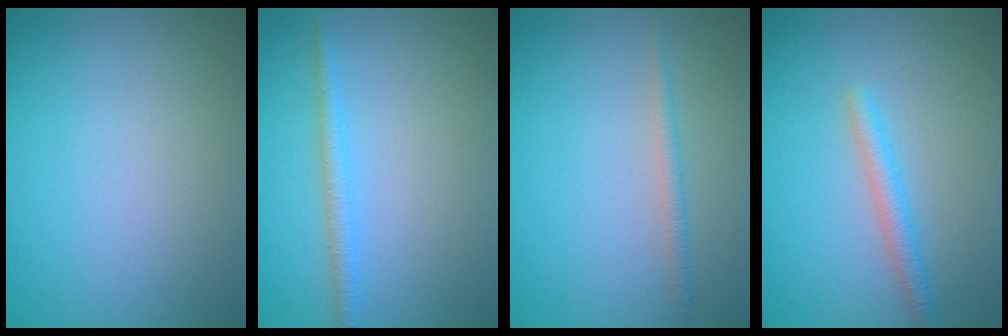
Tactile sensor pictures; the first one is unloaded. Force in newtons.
{"total": 1.8, "press": 1.8, "slide": 0.1}
{"total": 1.2, "press": 1.2, "slide": 0.0}
{"total": 2.0, "press": 2.0, "slide": 0.1}